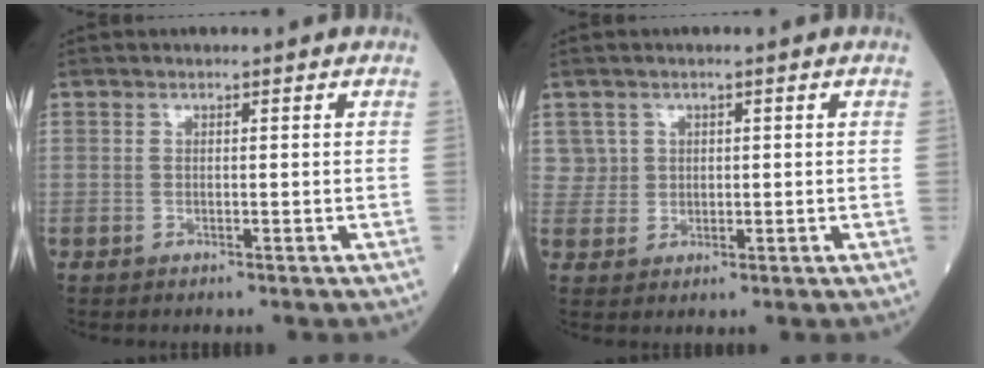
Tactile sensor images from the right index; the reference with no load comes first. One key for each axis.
{"total": 3.1, "fx": 1.3, "fy": 2.8, "fz": -0.2, "tx": 0.020, "ty": 0.004, "tz": 0.021}